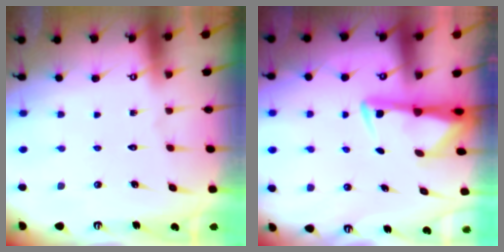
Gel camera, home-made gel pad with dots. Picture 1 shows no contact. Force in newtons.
{"total": 2.9, "press": 2.8, "slide": 0.5}